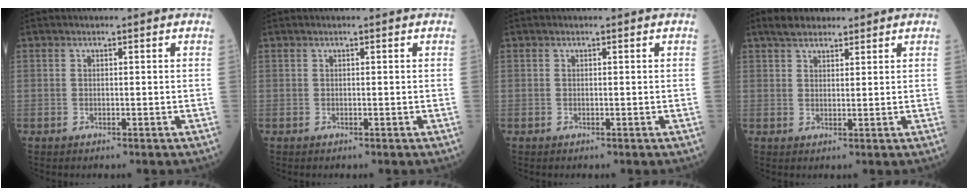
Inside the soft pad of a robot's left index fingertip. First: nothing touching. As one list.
[{"total": 0.0}, {"total": 0.0}, {"total": 4.1, "force": [3.3, 1.8, 1.7], "torque": [-0.036, 0.019, 0.058]}]